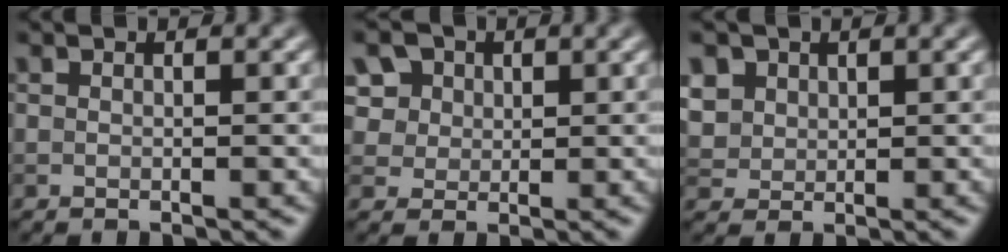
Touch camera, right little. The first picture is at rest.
{"total": 9.1, "force": [4.8, 6.6, 4.1], "torque": [-0.088, 0.023, 0.064]}
{"total": 4.3, "force": [2.0, 3.4, 1.7], "torque": [-0.068, 0.010, 0.049]}